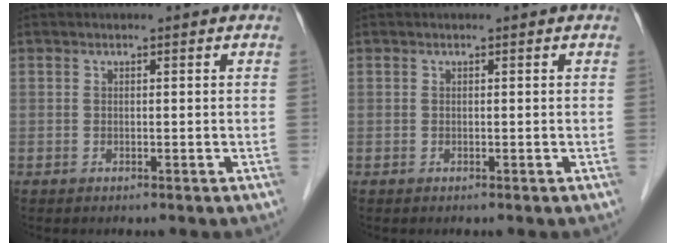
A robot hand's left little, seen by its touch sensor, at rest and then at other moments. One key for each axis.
{"total": 0.0}